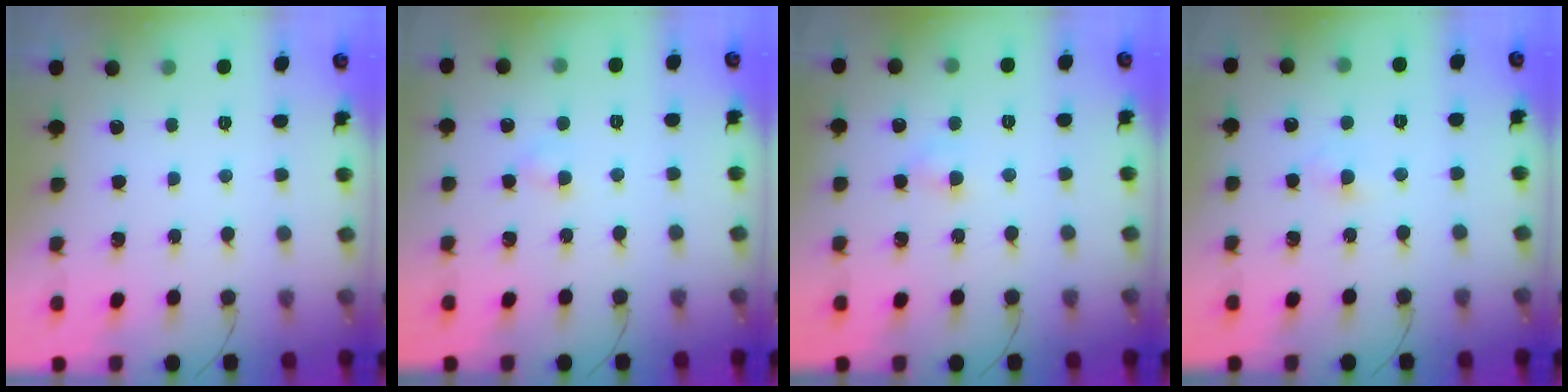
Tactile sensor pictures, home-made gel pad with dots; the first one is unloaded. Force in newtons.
{"total": 2.6, "press": 2.3, "slide": 1.0}
{"total": 3.0, "press": 2.8, "slide": 1.0}
{"total": 2.1, "press": 1.9, "slide": 0.9}